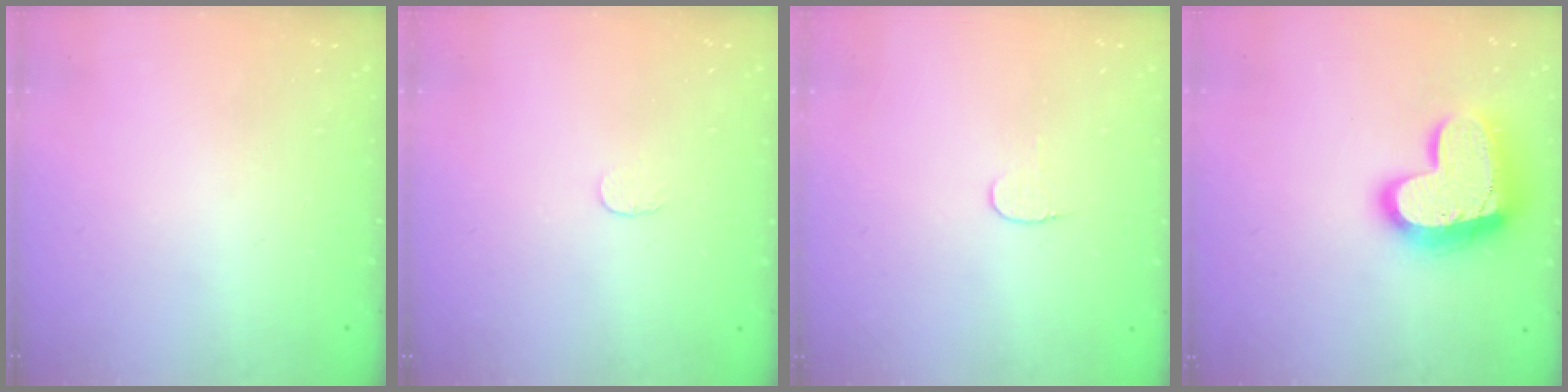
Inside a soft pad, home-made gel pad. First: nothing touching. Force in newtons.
{"total": 2.6, "press": 2.6, "slide": 0.2}
{"total": 3.9, "press": 3.9, "slide": 0.2}
{"total": 19.1, "press": 19.0, "slide": 1.8}